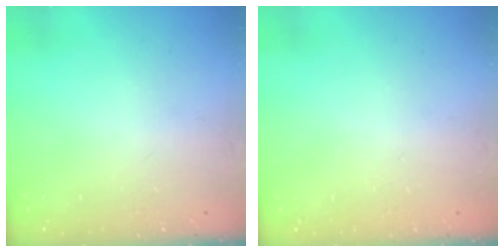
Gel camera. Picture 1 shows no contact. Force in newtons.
{"total": 2.0, "press": 2.0, "slide": 0.1}